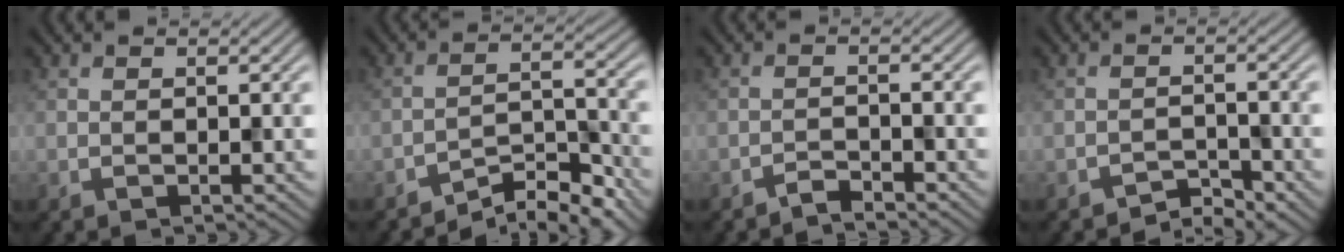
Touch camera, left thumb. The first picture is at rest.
{"total": 6.3, "force": [-5.4, 1.5, 2.9], "torque": [-0.041, 0.009, -0.098]}
{"total": 1.8, "force": [-1.7, 0.2, 0.5], "torque": [-0.004, 0.004, -0.037]}
{"total": 2.5, "force": [-2.3, 0.6, 0.7], "torque": [-0.005, 0.006, -0.045]}